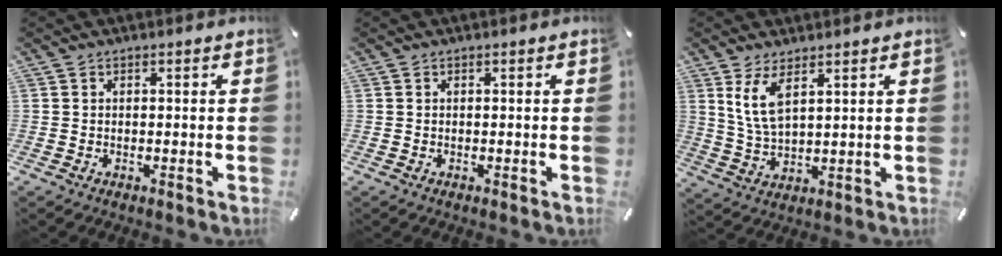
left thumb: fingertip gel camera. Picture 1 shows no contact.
{"total": 0.0}
{"total": 6.9, "force": [4.1, 2.7, 4.9], "torque": [-0.119, -0.011, 0.072]}